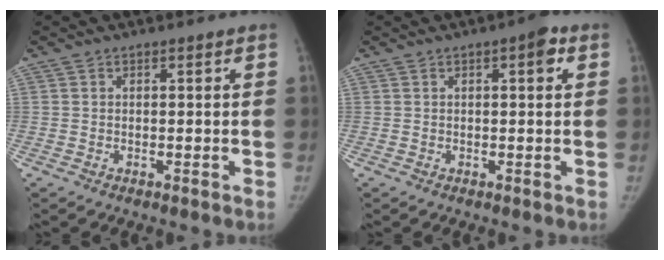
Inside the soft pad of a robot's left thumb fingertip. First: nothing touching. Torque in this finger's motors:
{"motor_torque": [0.18, -0.14, 0.69, -0.59, 0.08]}